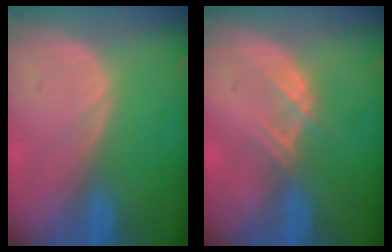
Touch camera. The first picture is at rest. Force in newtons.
{"total": 2.3, "press": 2.3, "slide": 0.2}